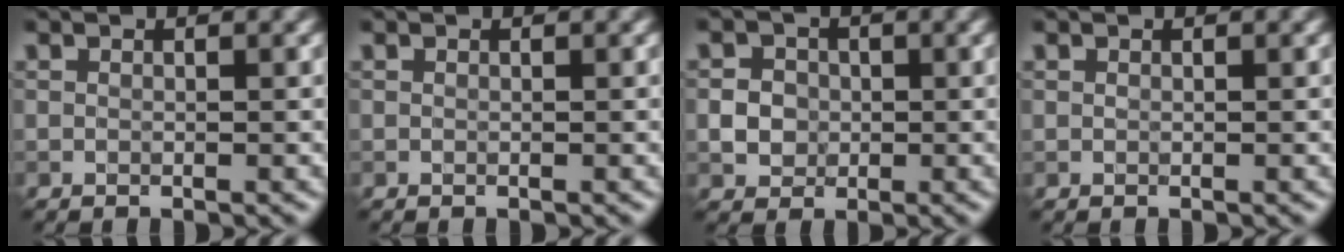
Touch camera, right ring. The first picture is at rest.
{"total": 0.0}
{"total": 2.1, "force": [-0.2, 2.0, 0.7], "torque": [-0.007, 0.005, -0.003]}
{"total": 0.0}